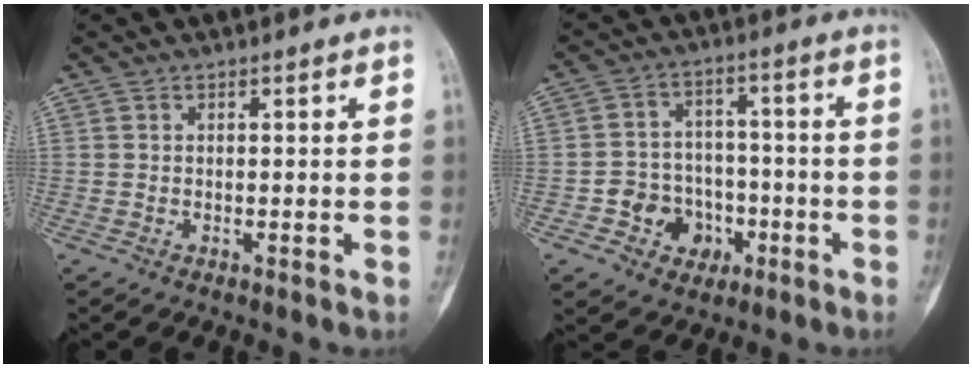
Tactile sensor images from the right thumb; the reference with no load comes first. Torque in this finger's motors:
{"motor_torque": [0.43, 0.26, 0.20, -0.37, 0.11]}